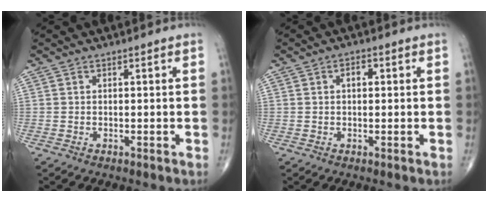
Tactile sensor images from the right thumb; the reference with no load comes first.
{"total": 2.3, "force": [0.5, 1.3, 1.8], "torque": [-0.026, 0.008, 0.006]}